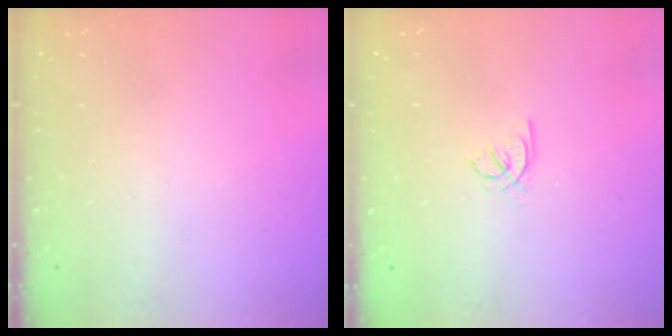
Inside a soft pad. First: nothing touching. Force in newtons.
{"total": 1.7, "press": 1.6, "slide": 0.4}